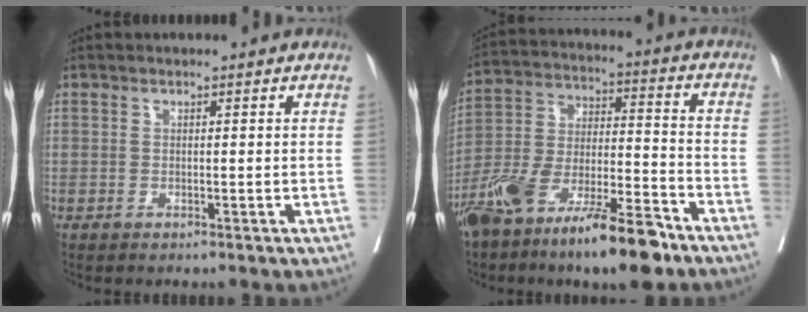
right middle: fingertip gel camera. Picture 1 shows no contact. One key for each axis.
{"total": 17.3, "fx": -11.9, "fy": 3.3, "fz": 12.1, "tx": -0.226, "ty": -0.009, "tz": -0.215}